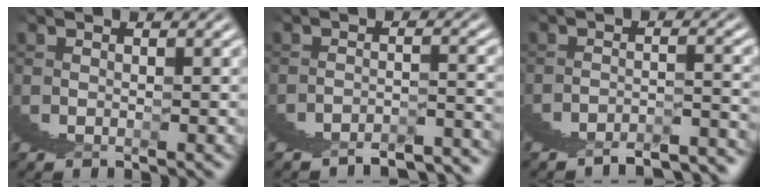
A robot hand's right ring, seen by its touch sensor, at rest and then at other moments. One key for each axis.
{"total": 2.5, "fx": -2.5, "fy": 0.0, "fz": 0.3, "tx": 0.024, "ty": 0.007, "tz": -0.050}
{"total": 2.6, "fx": -2.5, "fy": -0.2, "fz": 0.6, "tx": 0.015, "ty": 0.007, "tz": -0.051}